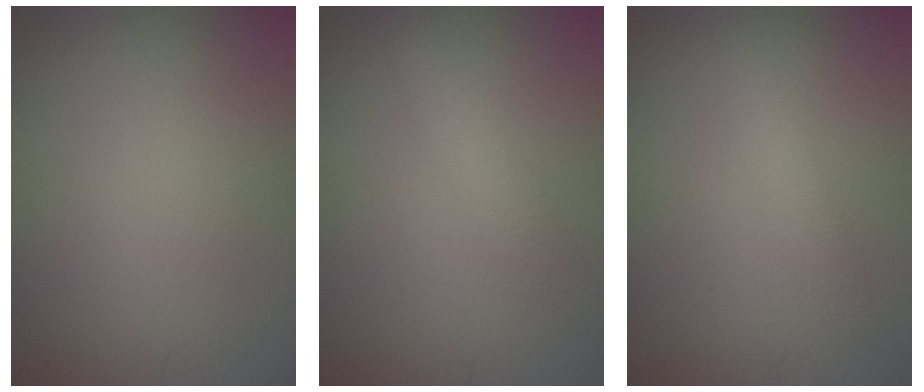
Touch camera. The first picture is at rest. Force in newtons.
{"total": 2.3, "press": 2.3, "slide": 0.0}
{"total": 2.1, "press": 2.1, "slide": 0.1}